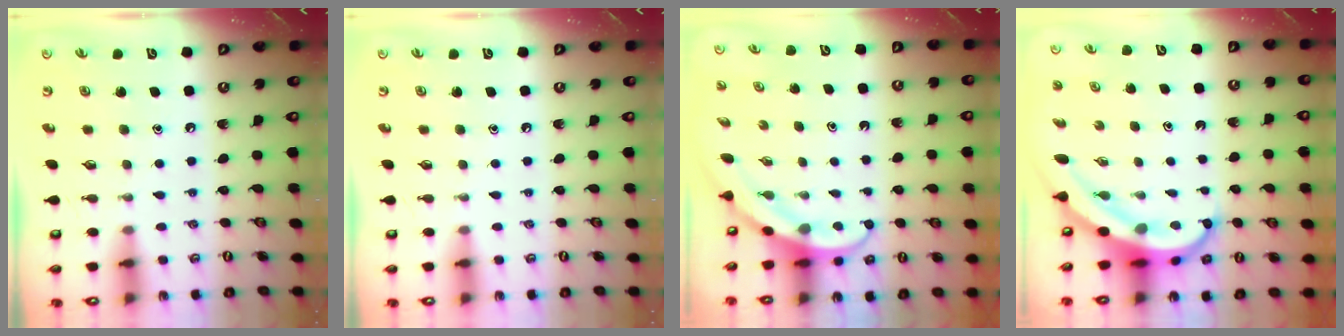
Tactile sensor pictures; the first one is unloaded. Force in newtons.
{"total": 0.0}
{"total": 3.8, "press": 3.8, "slide": 0.3}
{"total": 7.6, "press": 7.4, "slide": 1.5}